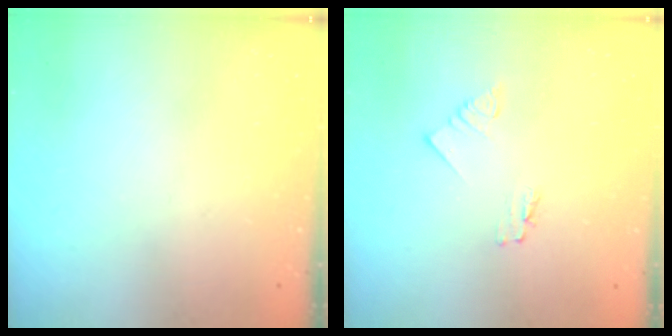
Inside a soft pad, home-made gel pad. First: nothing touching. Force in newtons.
{"total": 1.2, "press": 1.2, "slide": 0.0}